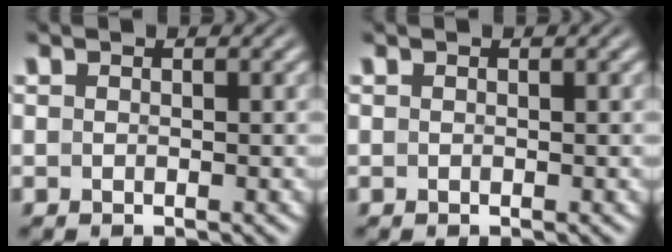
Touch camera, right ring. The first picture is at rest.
{"total": 0.0}